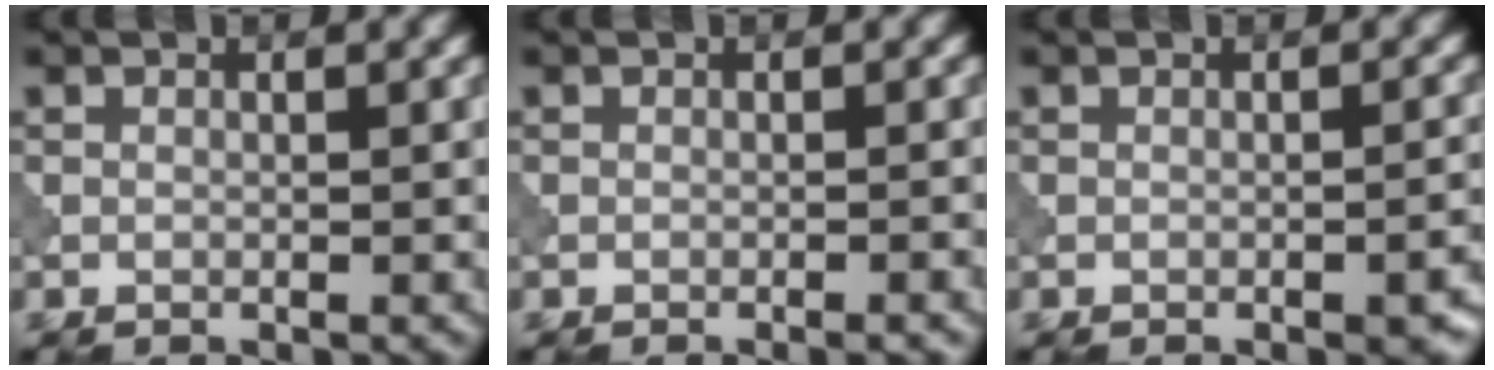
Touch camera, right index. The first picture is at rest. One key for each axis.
{"total": 1.0, "fx": -0.7, "fy": 0.1, "fz": 0.8, "tx": -0.005, "ty": 0.003, "tz": -0.014}
{"total": 2.9, "fx": -1.7, "fy": 0.8, "fz": 2.2, "tx": -0.027, "ty": 0.000, "tz": -0.020}